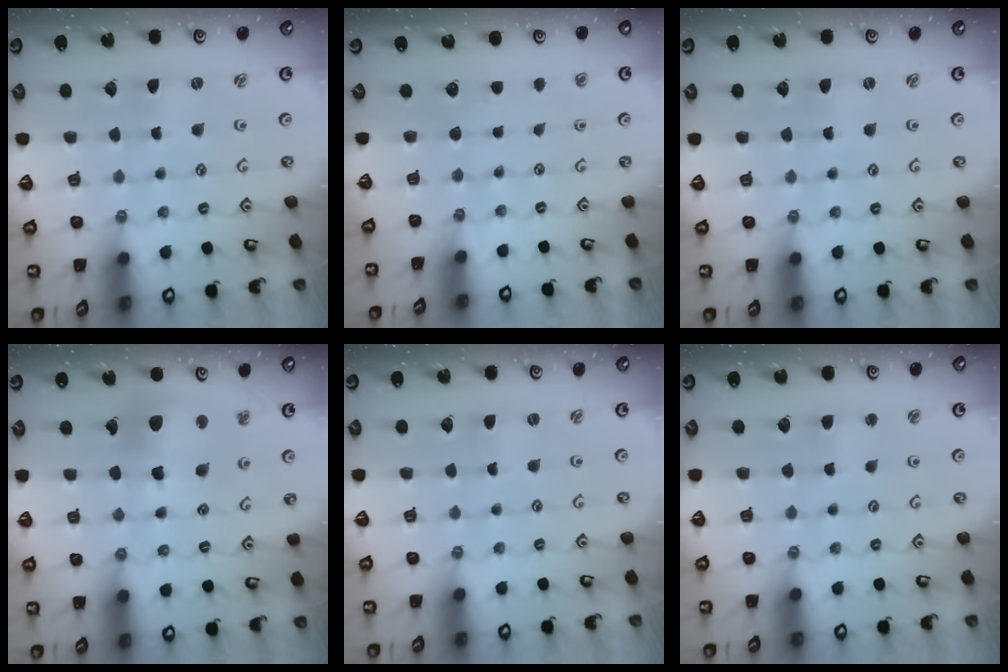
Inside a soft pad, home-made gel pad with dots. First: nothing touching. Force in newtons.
{"total": 0.0}
{"total": 0.0}
{"total": 12.2, "press": 12.1, "slide": 1.8}
{"total": 0.0}
{"total": 2.4, "press": 2.3, "slide": 0.3}